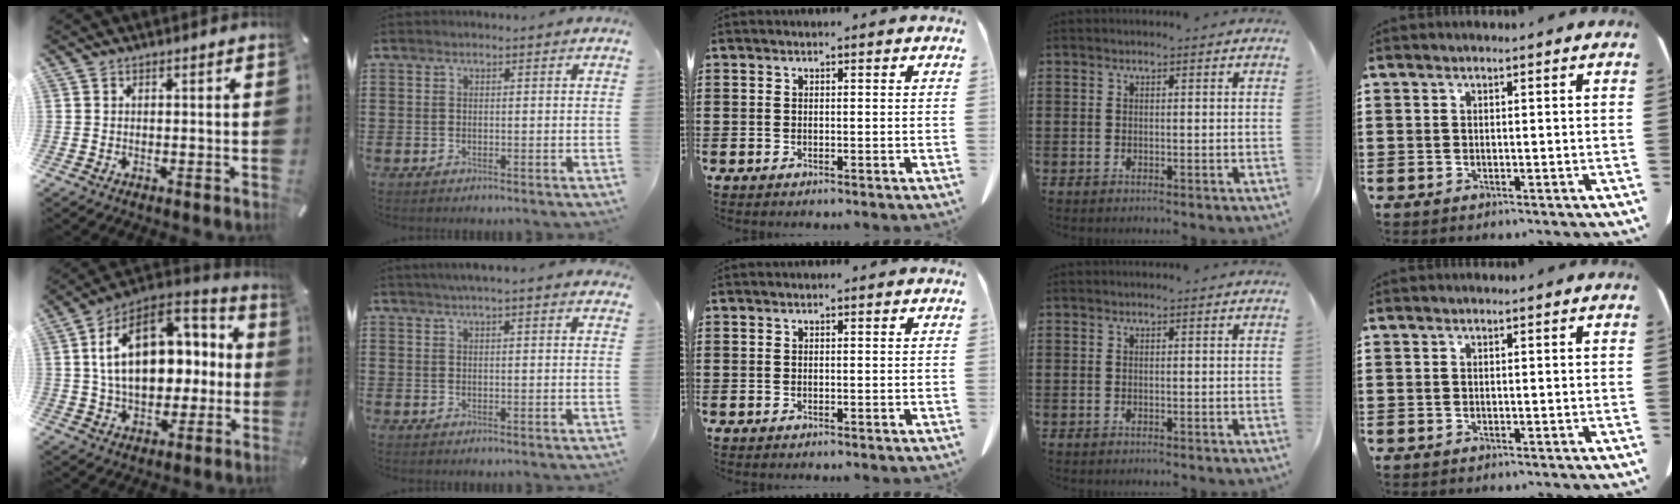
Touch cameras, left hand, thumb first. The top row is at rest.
{"thumb": {"total": 21.5, "force": [3.8, 14.9, 15.1], "torque": [-0.251, -0.005, 0.069]}, "index": {"total": 2.5, "force": [2.2, 0.0, 1.3], "torque": [-0.029, 0.002, 0.040]}}